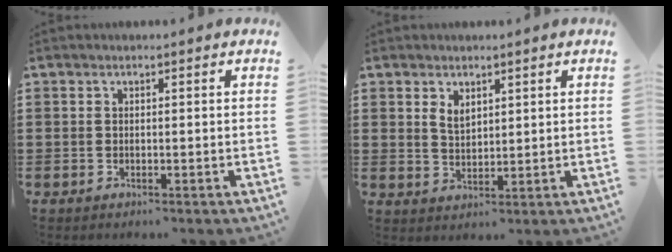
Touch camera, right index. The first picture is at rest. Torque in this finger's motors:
{"motor_torque": [0.01, 0.00, 0.07, 0.02]}